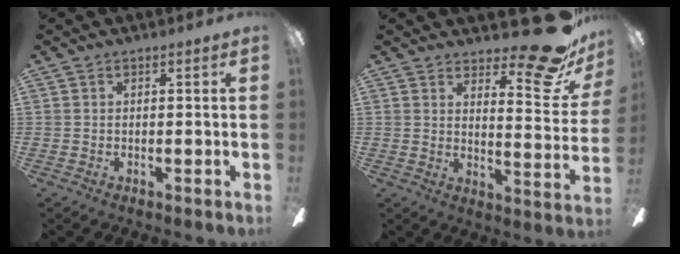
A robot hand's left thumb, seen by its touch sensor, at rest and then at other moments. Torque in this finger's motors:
{"motor_torque": [-0.09, -0.11, -0.23, -0.44, 0.00]}